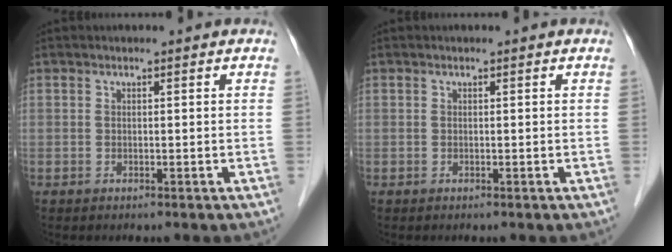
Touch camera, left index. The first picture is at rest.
{"total": 0.0}